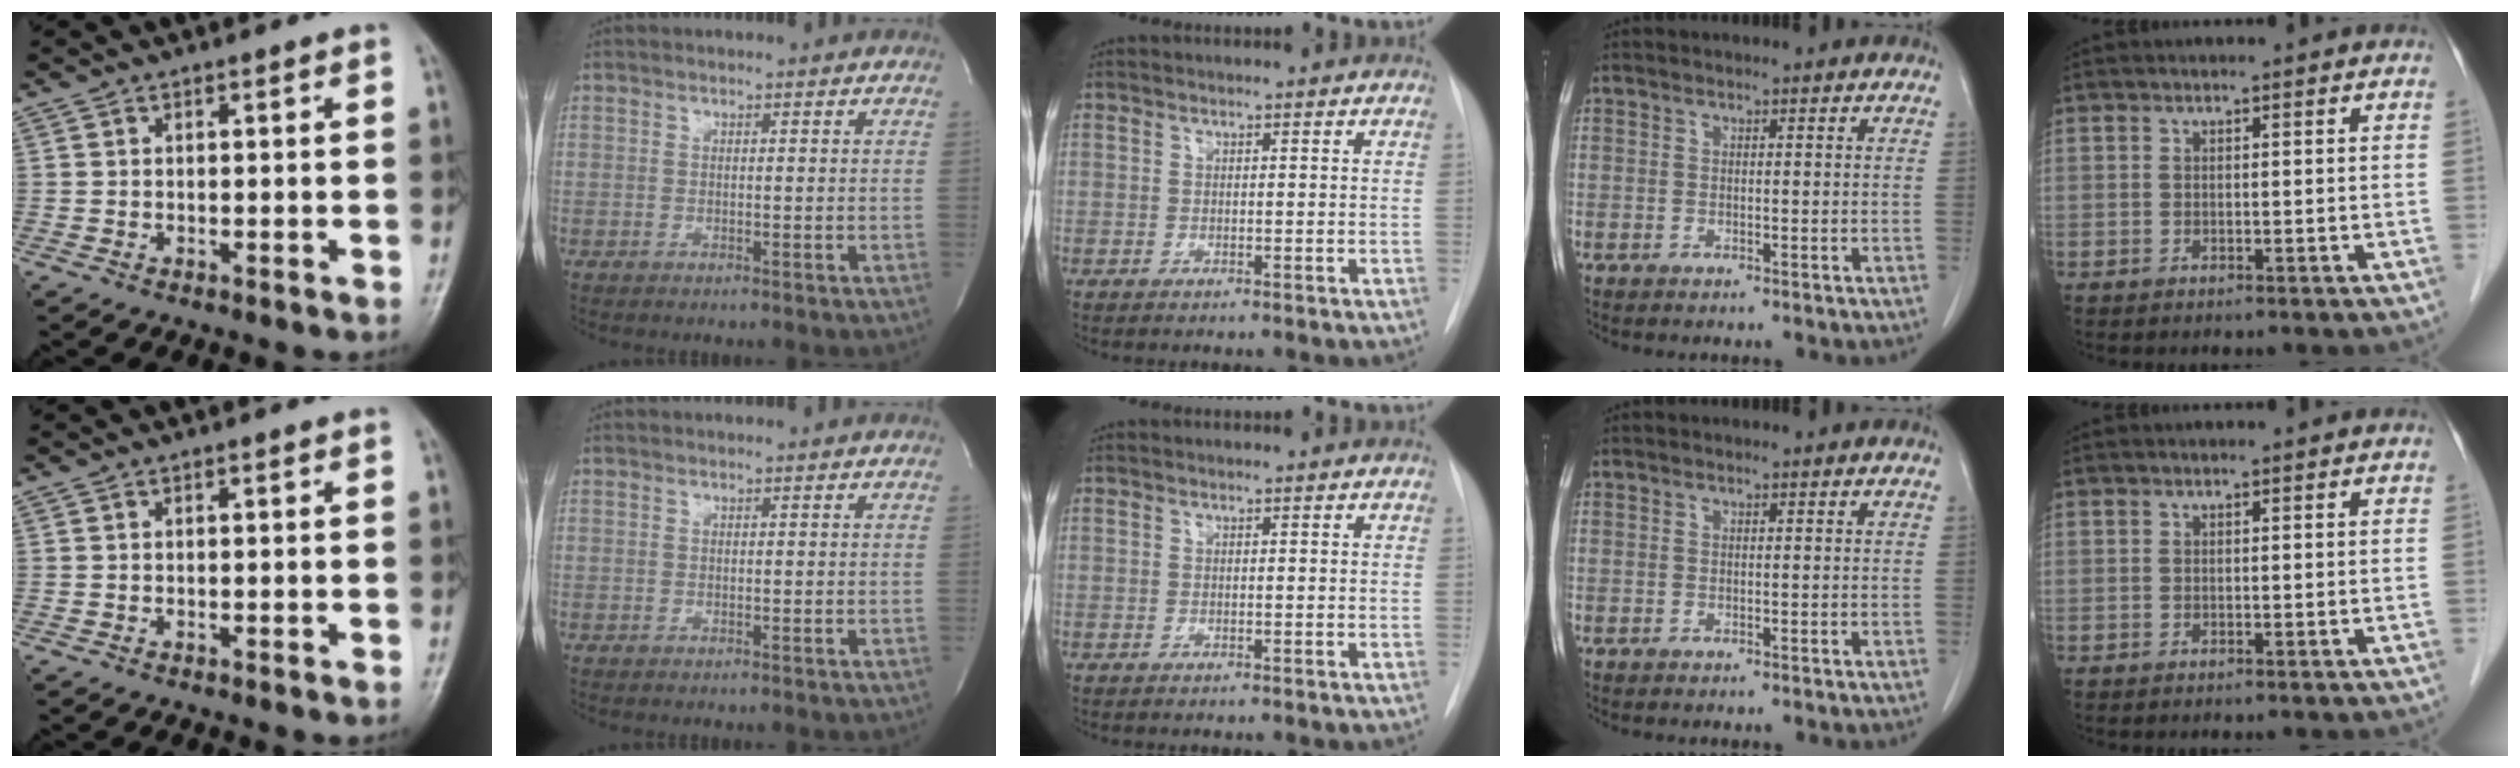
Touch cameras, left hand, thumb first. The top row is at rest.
{}